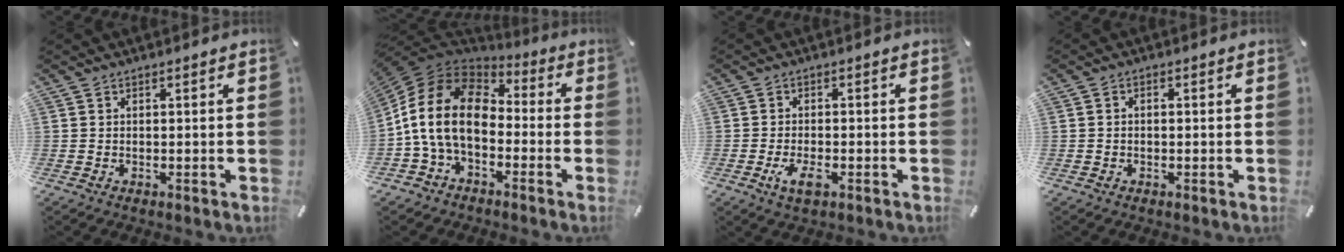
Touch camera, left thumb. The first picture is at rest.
{"total": 16.4, "force": [-2.7, 11.4, 11.5], "torque": [-0.250, 0.030, -0.053]}
{"total": 4.5, "force": [-2.0, 1.9, 3.5], "torque": [-0.083, -0.001, -0.040]}
{"total": 1.0, "force": [-0.3, 0.7, 0.6], "torque": [-0.012, 0.002, -0.007]}